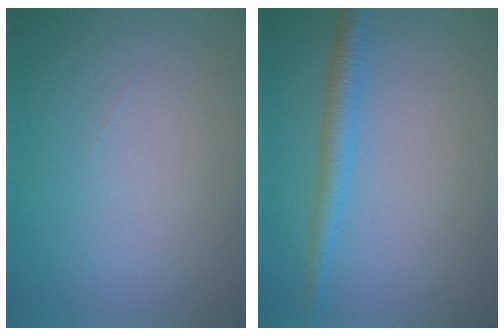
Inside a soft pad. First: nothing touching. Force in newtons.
{"total": 2.4, "press": 2.4, "slide": 0.1}